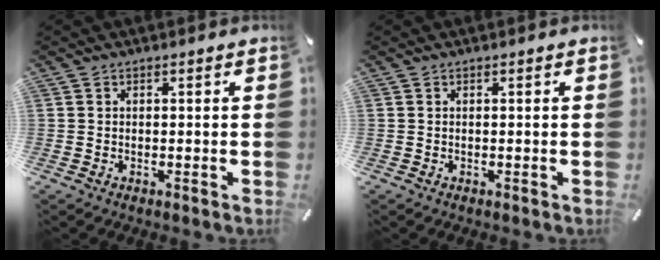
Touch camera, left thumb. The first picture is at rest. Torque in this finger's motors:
{"motor_torque": [0.01, 0.01, -0.07, 0.01, 0.00]}